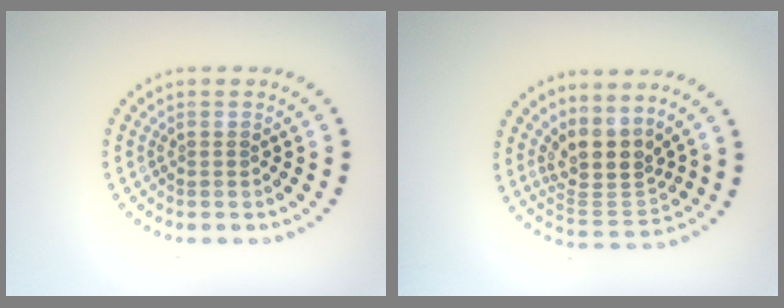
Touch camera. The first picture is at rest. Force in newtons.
{"total": 4.1, "press": 3.0, "slide": 2.7}